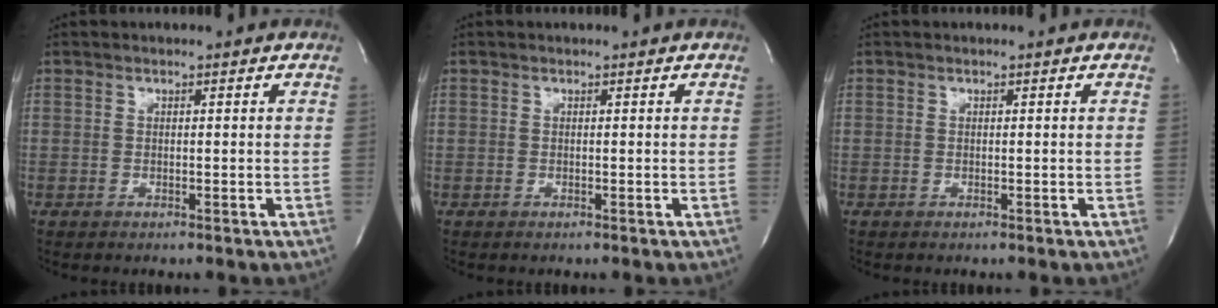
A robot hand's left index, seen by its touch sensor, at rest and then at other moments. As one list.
[{"total": 0.0}, {"total": 0.0}]